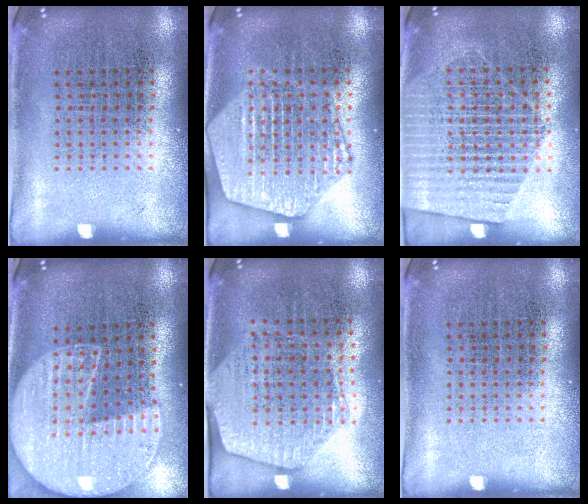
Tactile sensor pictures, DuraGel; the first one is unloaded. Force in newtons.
{"total": 2.2, "press": 2.2, "slide": 0.2}
{"total": 1.5, "press": 1.3, "slide": 0.7}
{"total": 2.2, "press": 1.9, "slide": 1.0}
{"total": 1.8, "press": 1.6, "slide": 0.8}
{"total": 0.0}